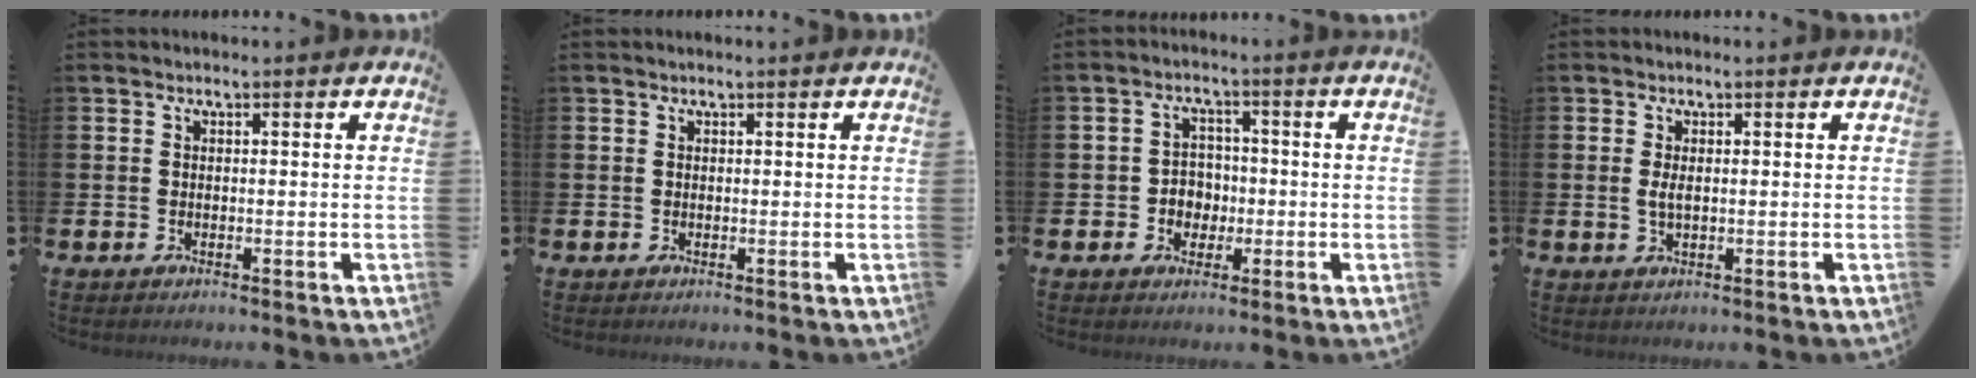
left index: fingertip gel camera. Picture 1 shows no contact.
{"total": 0.0}
{"total": 3.4, "force": [-0.6, 3.2, 1.1], "torque": [-0.020, 0.002, -0.020]}
{"total": 1.7, "force": [0.2, 0.7, 1.6], "torque": [-0.027, 0.001, 0.002]}